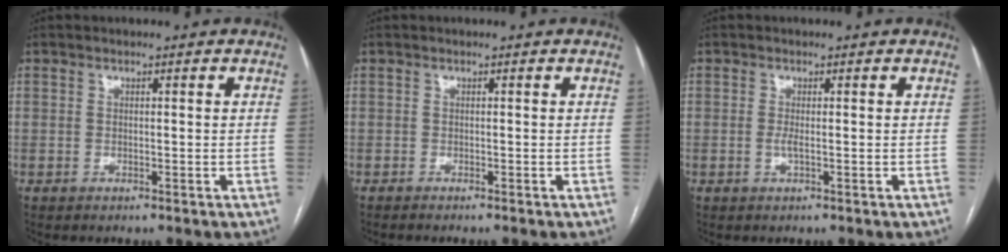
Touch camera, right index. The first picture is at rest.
{"total": 1.7, "force": [-1.5, -0.1, 0.9], "torque": [-0.010, 0.001, -0.019]}
{"total": 1.2, "force": [-0.2, 0.0, 1.2], "torque": [-0.027, -0.002, -0.005]}